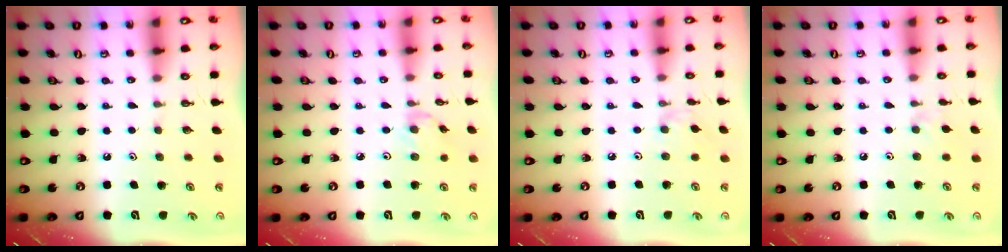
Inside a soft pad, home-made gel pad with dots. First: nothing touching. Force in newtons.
{"total": 1.4, "press": 1.4, "slide": 0.3}
{"total": 1.3, "press": 1.2, "slide": 0.4}
{"total": 3.4, "press": 3.4, "slide": 0.5}